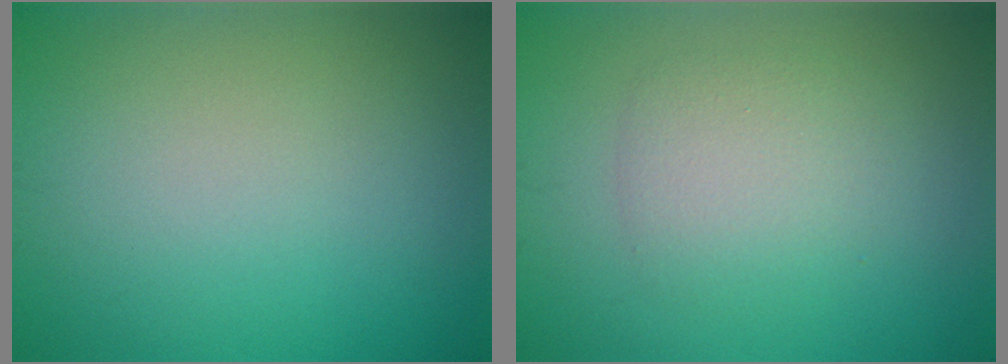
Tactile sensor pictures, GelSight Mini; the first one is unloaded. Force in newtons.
{"total": 2.9, "press": 2.9, "slide": 0.2}